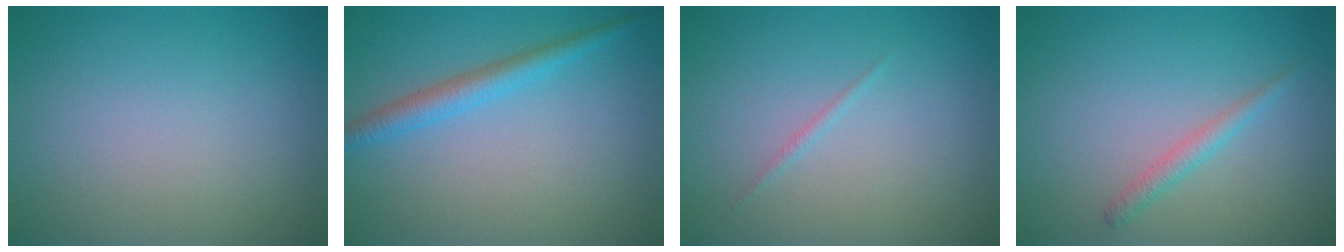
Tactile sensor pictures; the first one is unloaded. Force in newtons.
{"total": 2.5, "press": 2.5, "slide": 0.1}
{"total": 0.6, "press": 0.6, "slide": 0.0}
{"total": 1.4, "press": 1.4, "slide": 0.1}